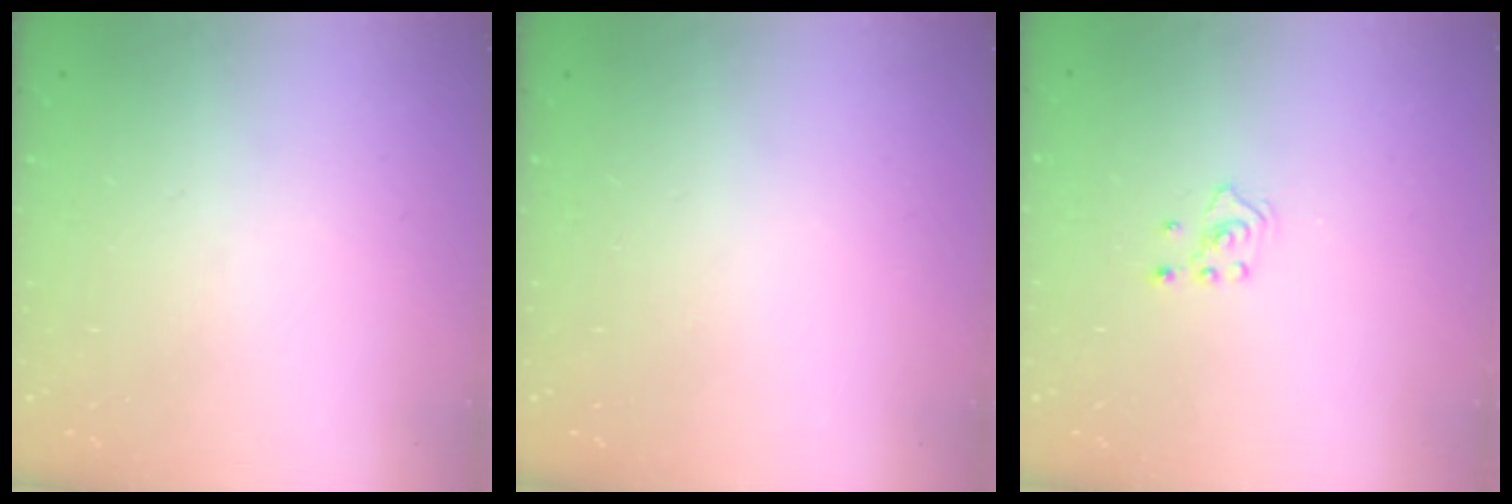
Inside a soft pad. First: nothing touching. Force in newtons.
{"total": 0.0}
{"total": 2.4, "press": 2.2, "slide": 0.8}